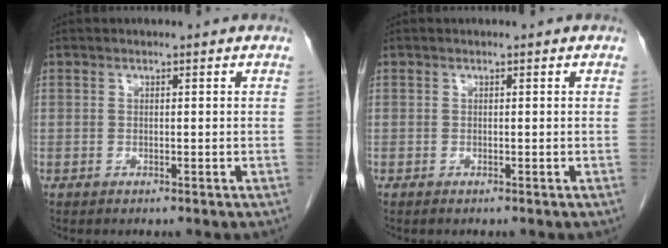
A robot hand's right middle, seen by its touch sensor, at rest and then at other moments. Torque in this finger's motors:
{"motor_torque": [-0.22, -0.09, 0.01, 0.00]}